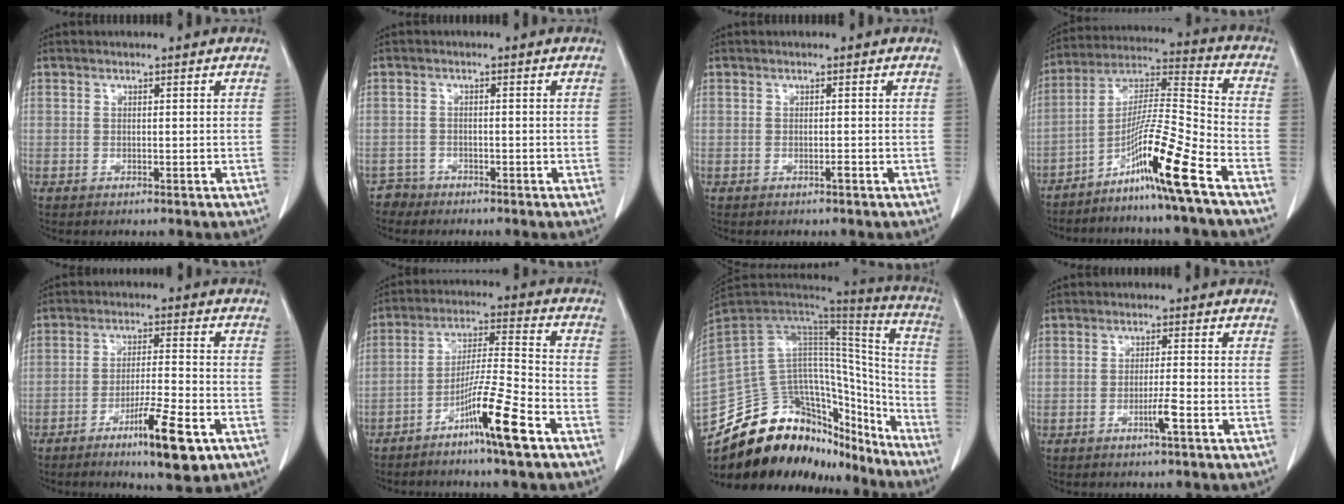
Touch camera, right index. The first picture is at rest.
{"total": 2.0, "force": [-1.6, 0.9, -1.0], "torque": [0.018, 0.004, -0.033]}
{"total": 0.5, "force": [-0.4, 0.0, 0.3], "torque": [-0.007, 0.000, -0.008]}
{"total": 13.6, "force": [-8.5, -2.1, 10.5], "torque": [-0.198, -0.009, -0.155]}
{"total": 9.6, "force": [-5.2, 0.9, 8.0], "torque": [-0.132, -0.013, -0.082]}
{"total": 10.5, "force": [-6.4, -0.6, 8.3], "torque": [-0.151, -0.010, -0.118]}
{"total": 33.1, "force": [-25.9, 13.3, 15.9], "torque": [-0.255, 0.018, -0.382]}
{"total": 2.5, "force": [-1.4, -0.4, 2.1], "torque": [-0.040, -0.003, -0.026]}